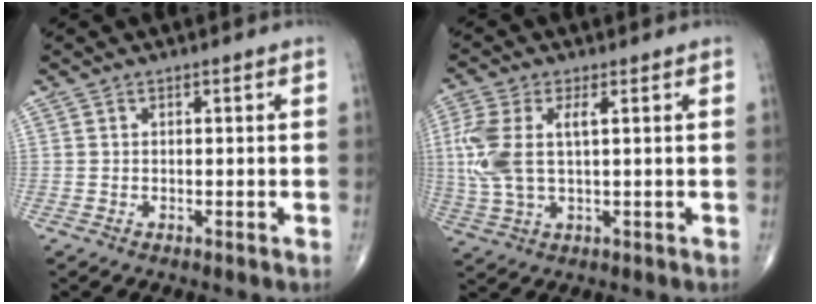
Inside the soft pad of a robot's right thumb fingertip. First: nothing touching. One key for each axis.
{"total": 10.1, "fx": 1.5, "fy": 4.6, "fz": 8.9, "tx": -0.233, "ty": 0.009, "tz": 0.033}